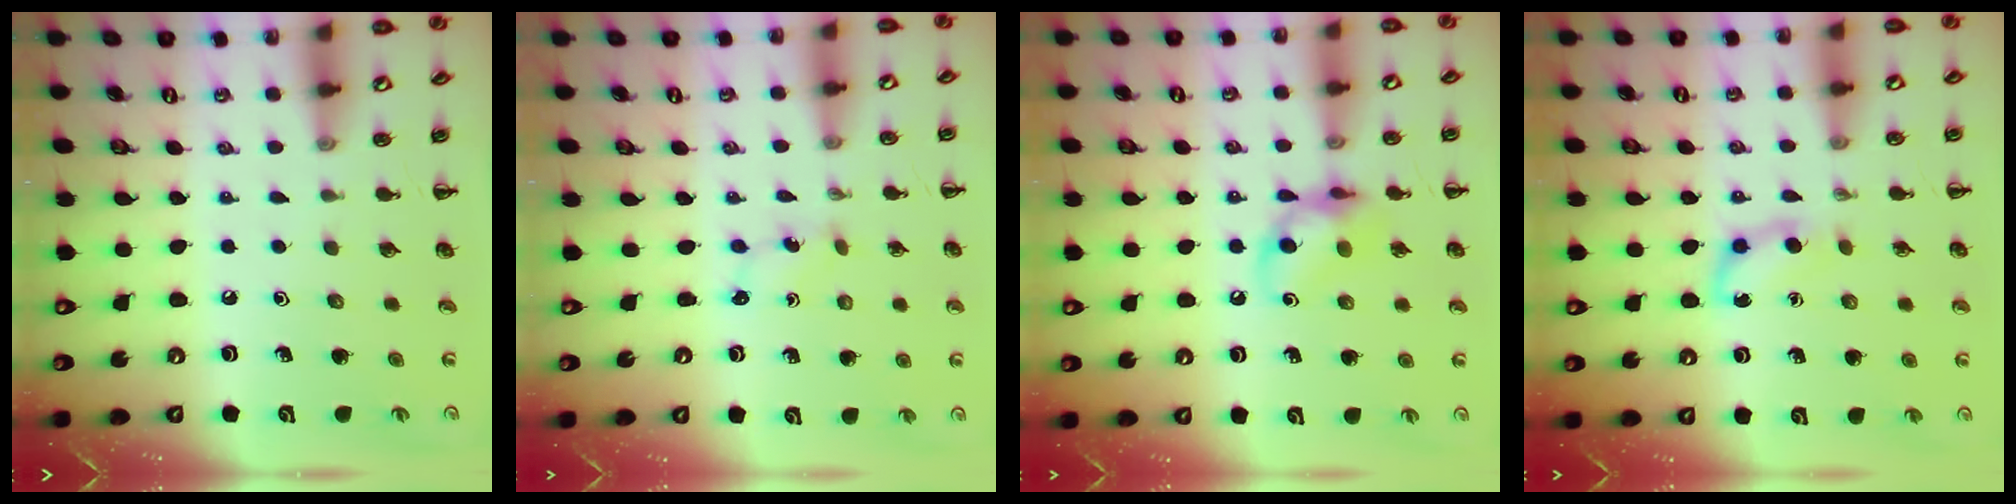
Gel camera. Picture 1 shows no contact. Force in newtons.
{"total": 1.0, "press": 0.9, "slide": 0.4}
{"total": 11.6, "press": 11.4, "slide": 1.9}
{"total": 4.9, "press": 4.6, "slide": 1.6}